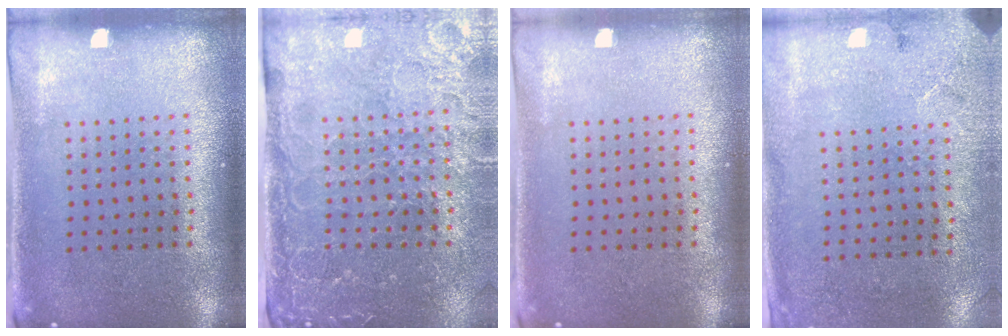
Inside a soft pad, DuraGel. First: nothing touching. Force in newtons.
{"total": 4.2, "press": 3.8, "slide": 1.8}
{"total": 0.0}
{"total": 2.7, "press": 2.2, "slide": 1.6}